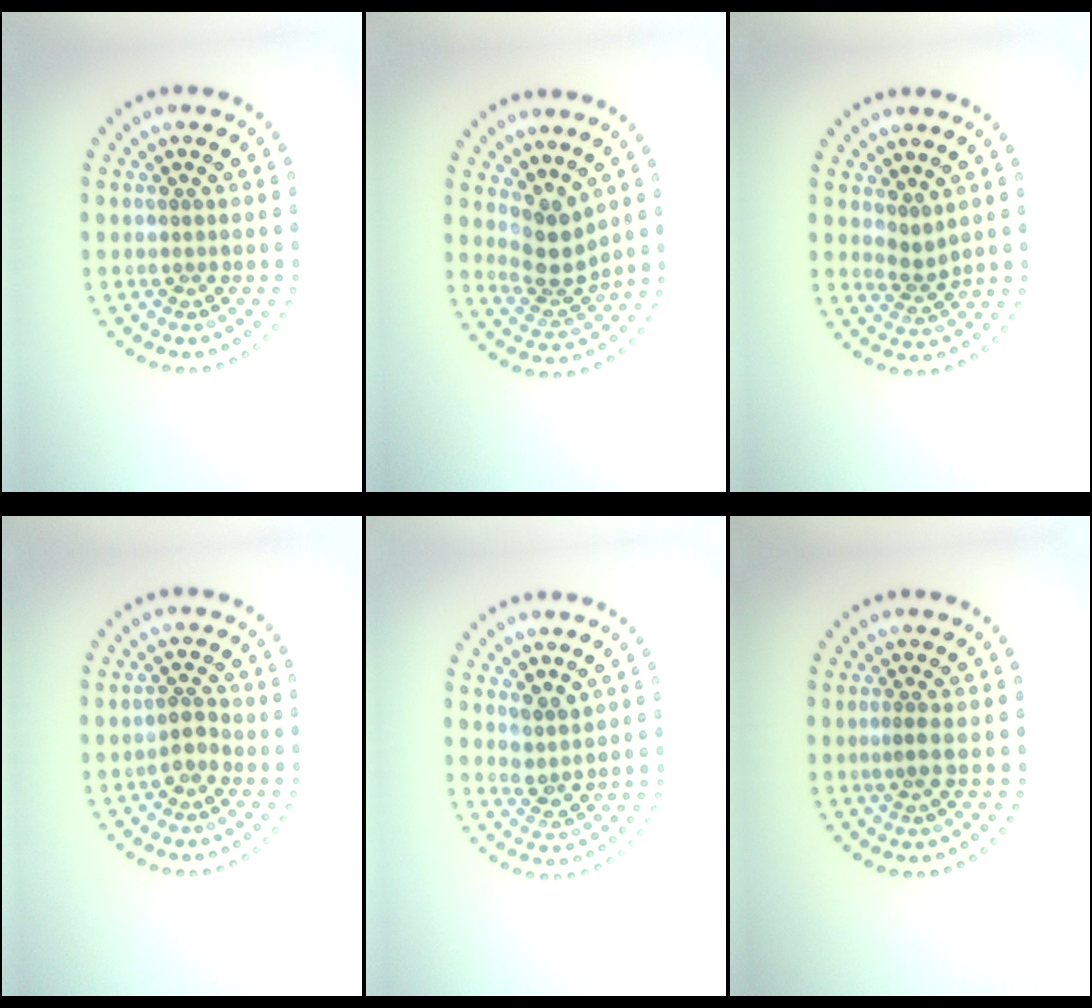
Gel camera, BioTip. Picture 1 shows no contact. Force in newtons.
{"total": 3.3, "press": 2.5, "slide": 2.2}
{"total": 1.9, "press": 1.2, "slide": 1.5}
{"total": 1.5, "press": 1.2, "slide": 0.9}
{"total": 1.9, "press": 1.6, "slide": 1.1}
{"total": 1.3, "press": 0.9, "slide": 0.9}